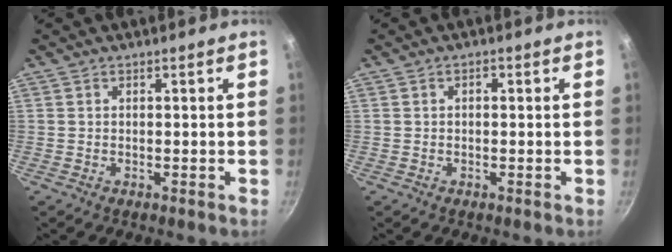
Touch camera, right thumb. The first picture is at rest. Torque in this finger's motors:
{"motor_torque": [0.02, -0.25, -0.17, 0.74, 0.00]}